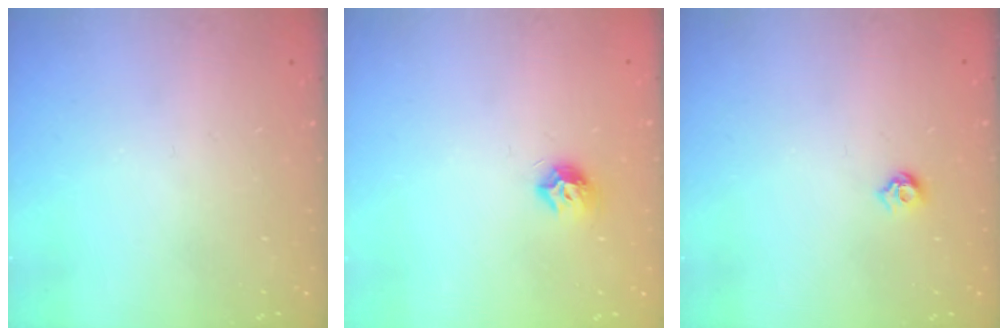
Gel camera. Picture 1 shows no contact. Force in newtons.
{"total": 7.9, "press": 7.9, "slide": 0.8}
{"total": 5.0, "press": 4.9, "slide": 0.8}